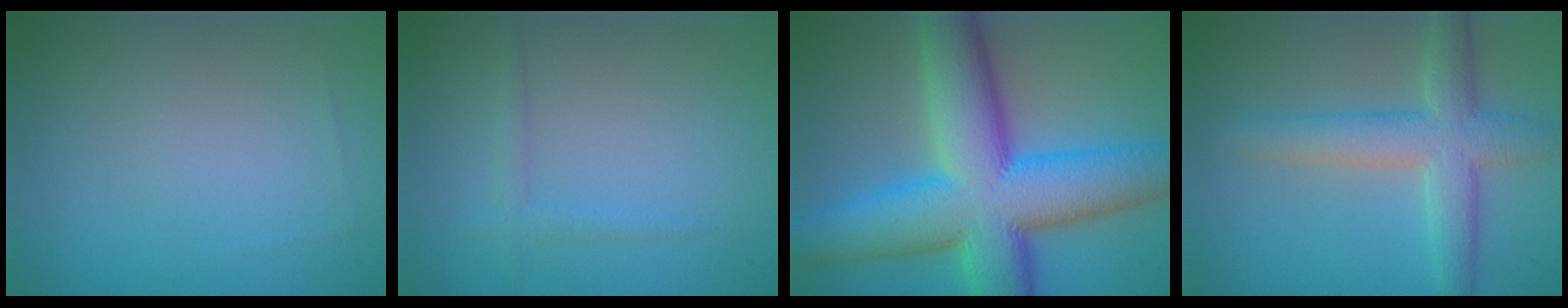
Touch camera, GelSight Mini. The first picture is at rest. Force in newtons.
{"total": 1.4, "press": 1.4, "slide": 0.0}
{"total": 14.8, "press": 14.8, "slide": 0.1}
{"total": 5.4, "press": 5.4, "slide": 0.1}